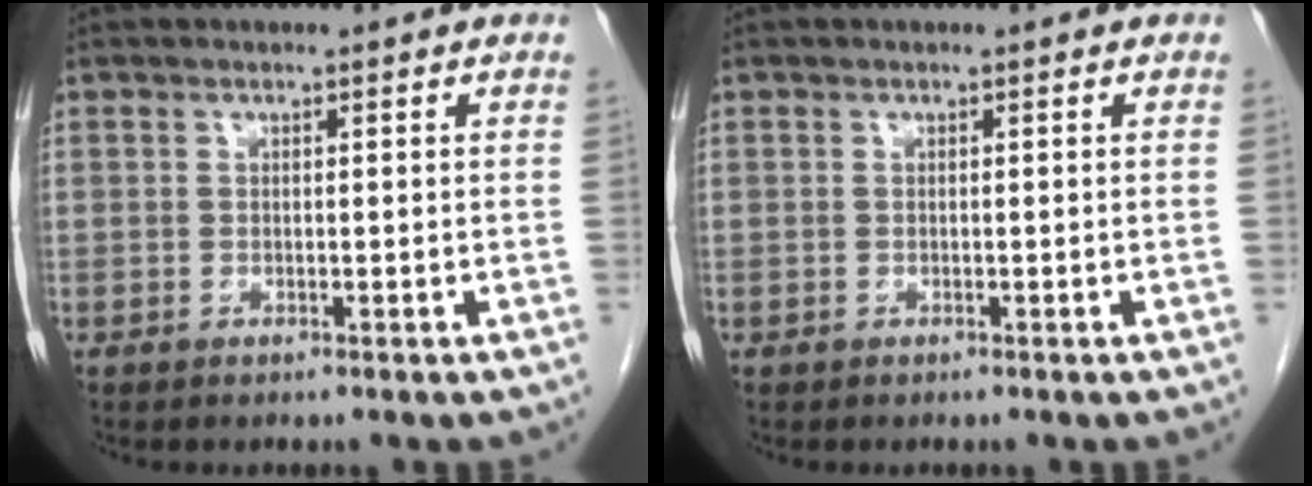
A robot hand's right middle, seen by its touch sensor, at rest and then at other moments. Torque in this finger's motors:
{"motor_torque": [-0.26, -0.29, 0.00, 0.01]}